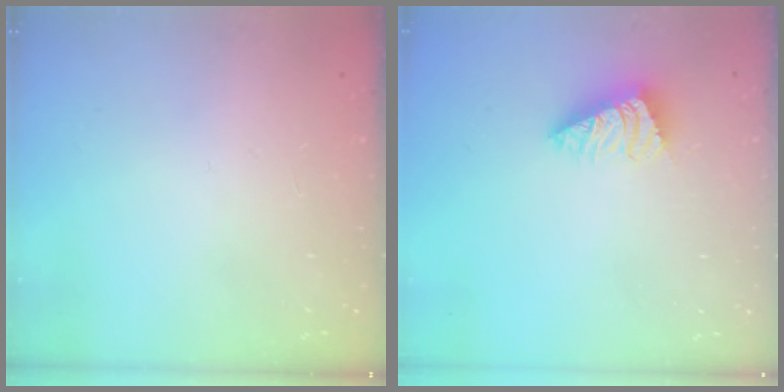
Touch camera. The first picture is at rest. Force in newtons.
{"total": 2.1, "press": 2.1, "slide": 0.5}